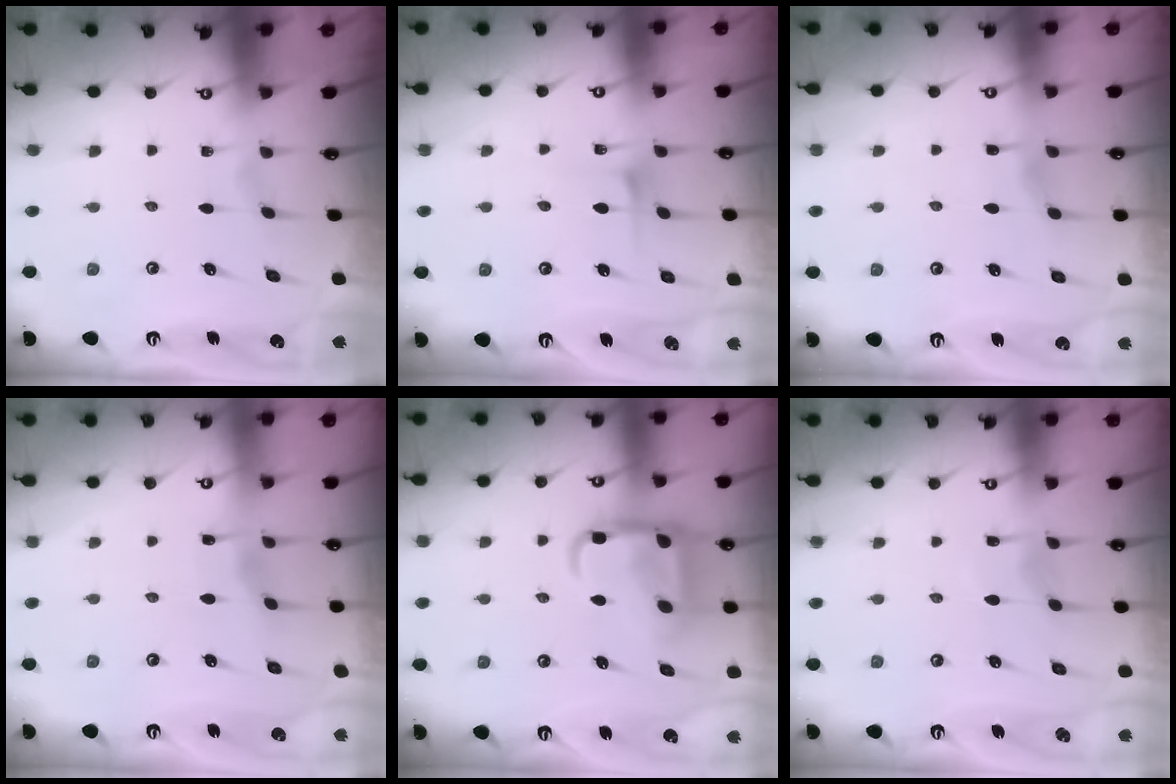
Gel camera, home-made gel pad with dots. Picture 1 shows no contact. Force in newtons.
{"total": 5.5, "press": 5.5, "slide": 0.7}
{"total": 2.8, "press": 2.8, "slide": 0.3}
{"total": 2.5, "press": 2.5, "slide": 0.2}
{"total": 16.1, "press": 16.0, "slide": 1.5}
{"total": 4.2, "press": 4.2, "slide": 0.5}